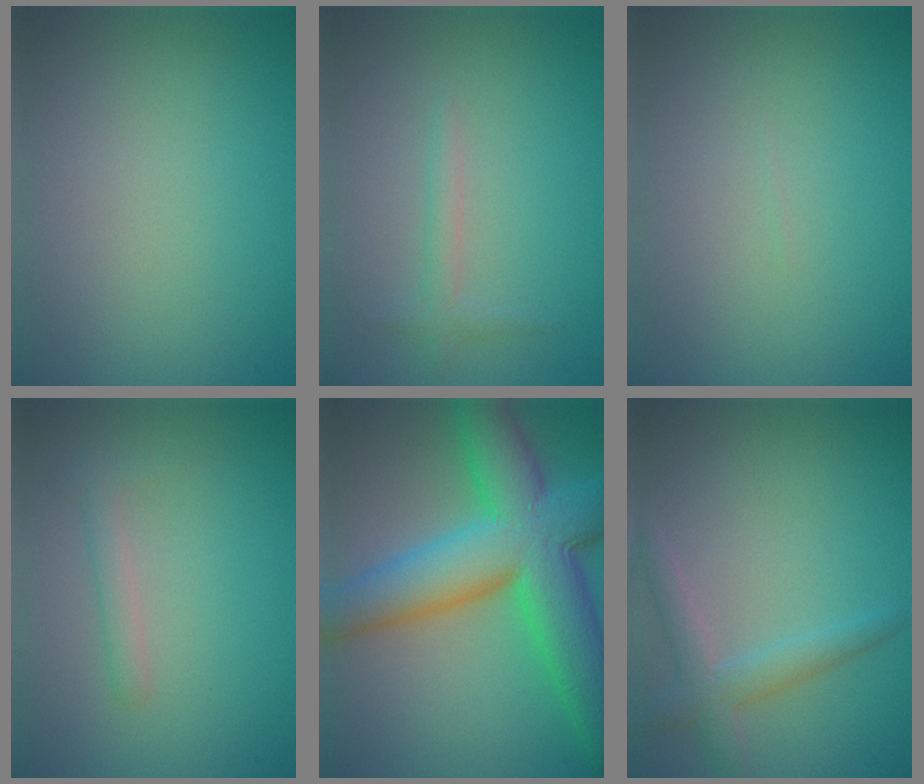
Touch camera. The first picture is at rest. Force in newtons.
{"total": 1.3, "press": 1.3, "slide": 0.0}
{"total": 0.0}
{"total": 1.3, "press": 1.3, "slide": 0.1}
{"total": 12.4, "press": 12.4, "slide": 0.2}
{"total": 2.8, "press": 2.8, "slide": 0.2}